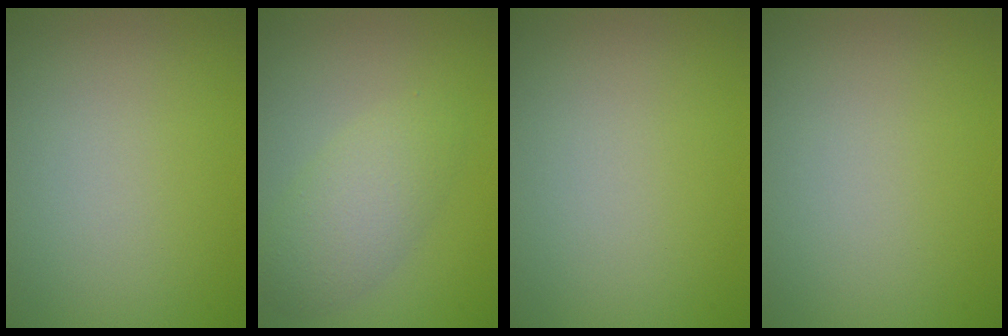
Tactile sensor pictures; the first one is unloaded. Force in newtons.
{"total": 3.5, "press": 3.5, "slide": 0.1}
{"total": 0.0}
{"total": 0.0}